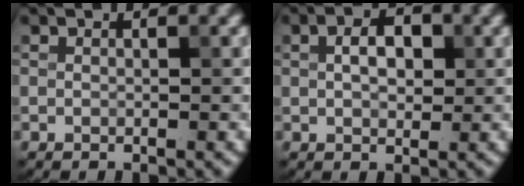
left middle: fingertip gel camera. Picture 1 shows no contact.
{"total": 3.1, "force": [0.6, 1.8, 2.4], "torque": [-0.044, 0.005, 0.008]}